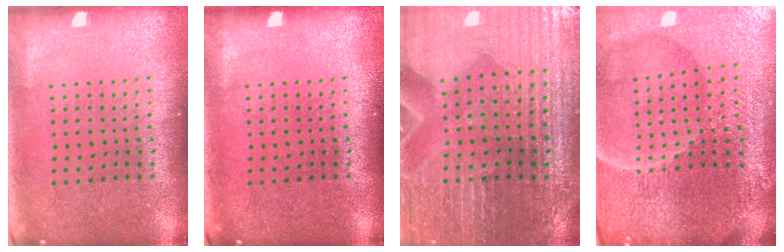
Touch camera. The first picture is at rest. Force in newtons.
{"total": 0.0}
{"total": 2.9, "press": 2.8, "slide": 0.3}
{"total": 6.4, "press": 5.7, "slide": 2.9}